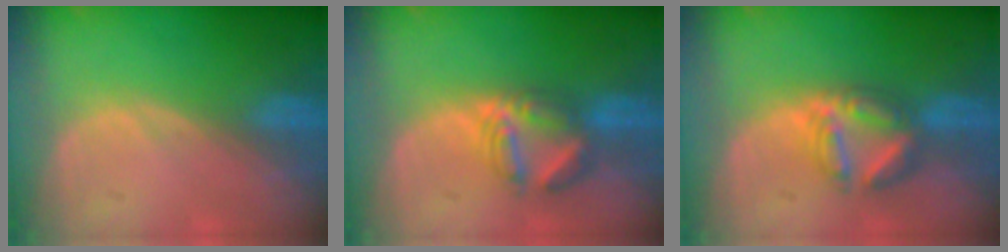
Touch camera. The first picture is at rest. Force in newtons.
{"total": 6.0, "press": 5.9, "slide": 0.7}
{"total": 5.8, "press": 5.8, "slide": 0.2}